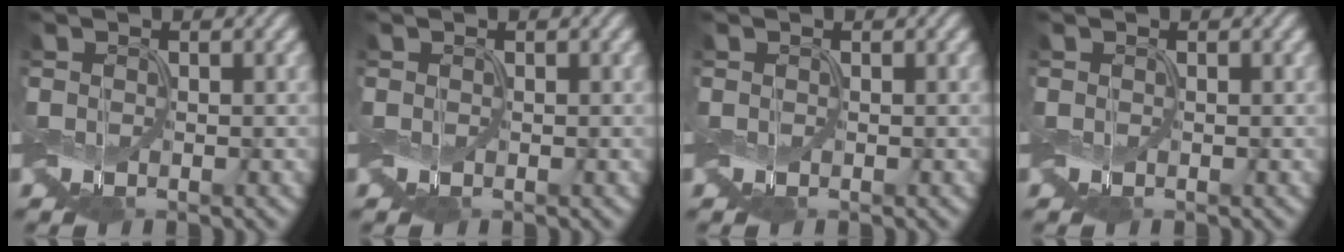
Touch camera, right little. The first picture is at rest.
{"total": 0.0}
{"total": 0.0}
{"total": 0.0}